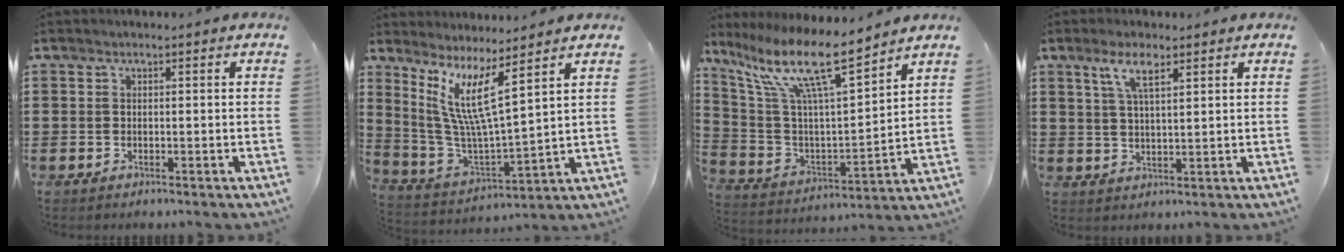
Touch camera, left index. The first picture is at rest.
{"total": 9.7, "force": [5.4, 1.3, 7.9], "torque": [-0.174, -0.036, 0.094]}
{"total": 13.8, "force": [9.5, 2.2, 9.8], "torque": [-0.225, -0.051, 0.157]}
{"total": 4.8, "force": [2.8, 1.3, 3.7], "torque": [-0.082, 0.006, 0.049]}